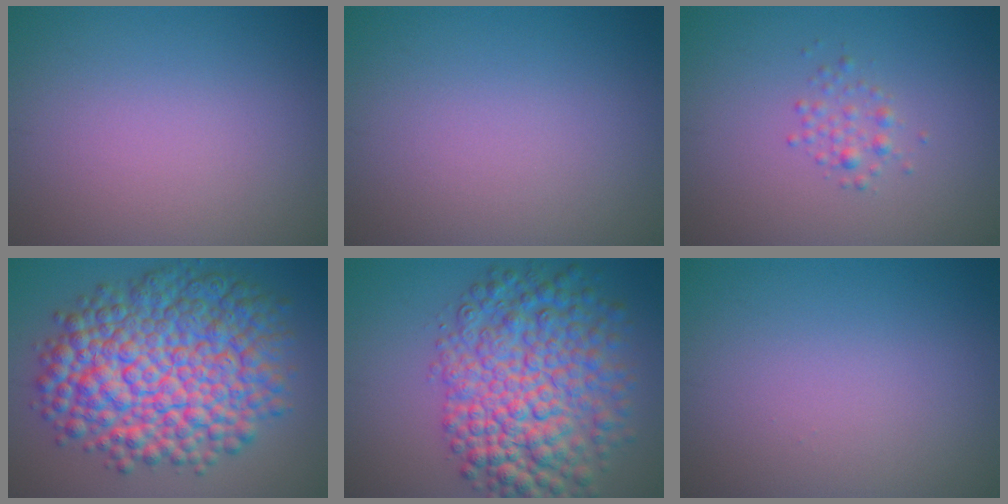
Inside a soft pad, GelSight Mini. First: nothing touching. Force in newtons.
{"total": 0.0}
{"total": 1.2, "press": 1.2, "slide": 0.1}
{"total": 12.6, "press": 12.6, "slide": 0.3}
{"total": 9.8, "press": 9.8, "slide": 0.3}
{"total": 0.0}